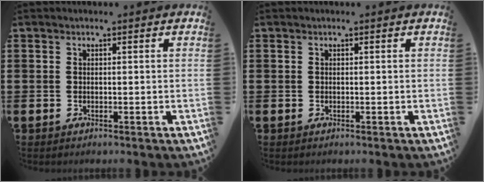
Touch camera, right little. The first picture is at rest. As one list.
[{"total": 0.0}]